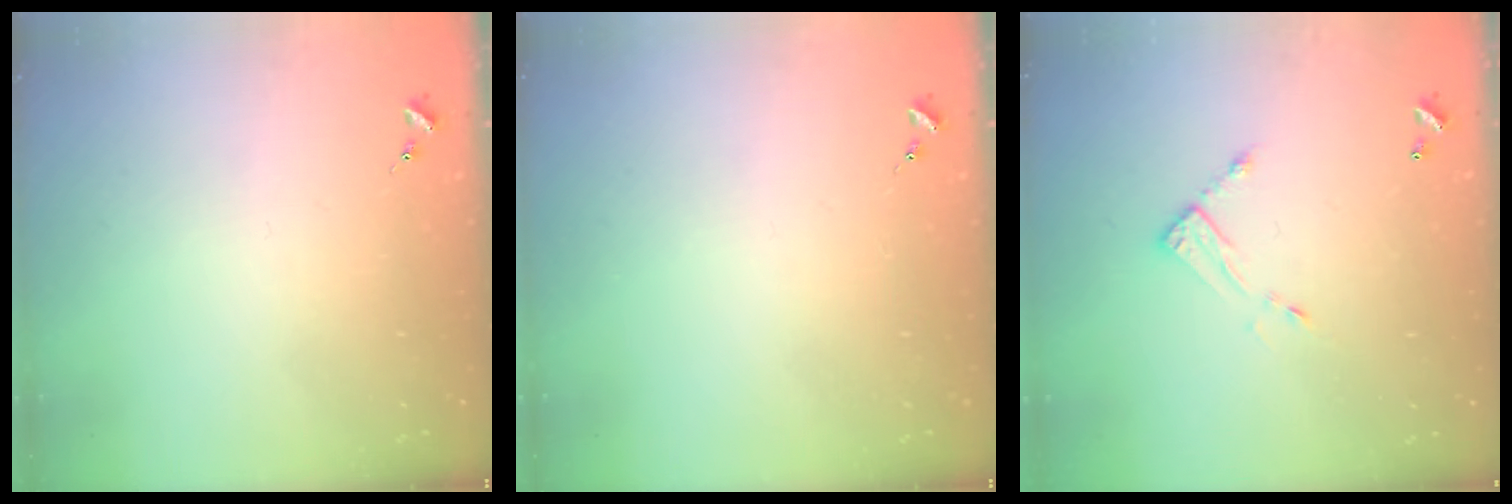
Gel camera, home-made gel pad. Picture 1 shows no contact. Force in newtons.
{"total": 0.0}
{"total": 7.3, "press": 7.3, "slide": 0.3}